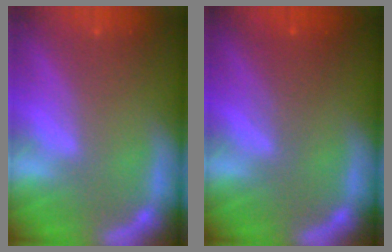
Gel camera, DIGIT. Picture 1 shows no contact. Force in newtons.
{"total": 2.0}